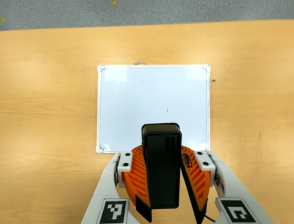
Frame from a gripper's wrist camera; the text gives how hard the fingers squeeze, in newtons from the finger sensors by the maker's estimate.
{"total": 10.2, "left": 10.4, "right": 10.1}